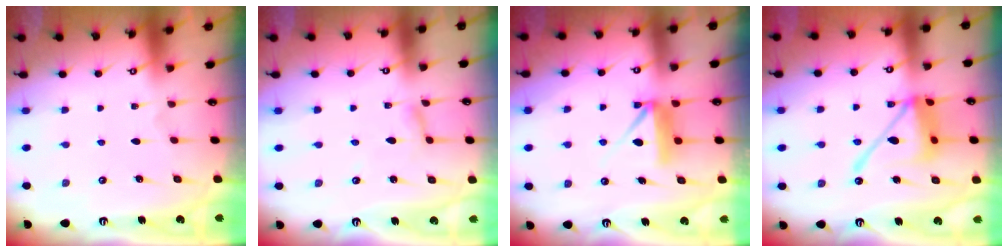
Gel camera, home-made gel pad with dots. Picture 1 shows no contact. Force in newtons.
{"total": 2.8, "press": 2.7, "slide": 0.3}
{"total": 8.3, "press": 8.3, "slide": 0.3}
{"total": 14.4, "press": 14.3, "slide": 1.3}